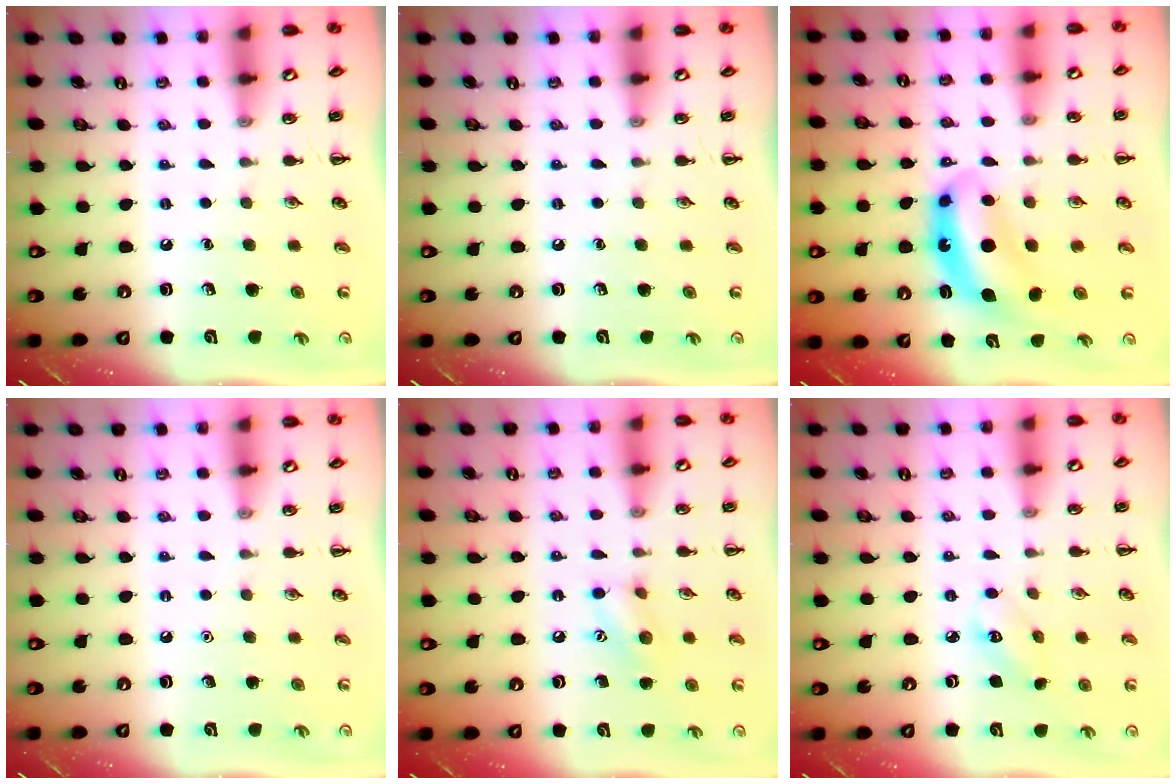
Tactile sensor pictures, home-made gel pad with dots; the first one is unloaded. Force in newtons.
{"total": 0.0}
{"total": 8.4, "press": 8.2, "slide": 1.8}
{"total": 1.6, "press": 1.6, "slide": 0.1}
{"total": 8.5, "press": 8.4, "slide": 0.7}
{"total": 3.1, "press": 3.1, "slide": 0.5}